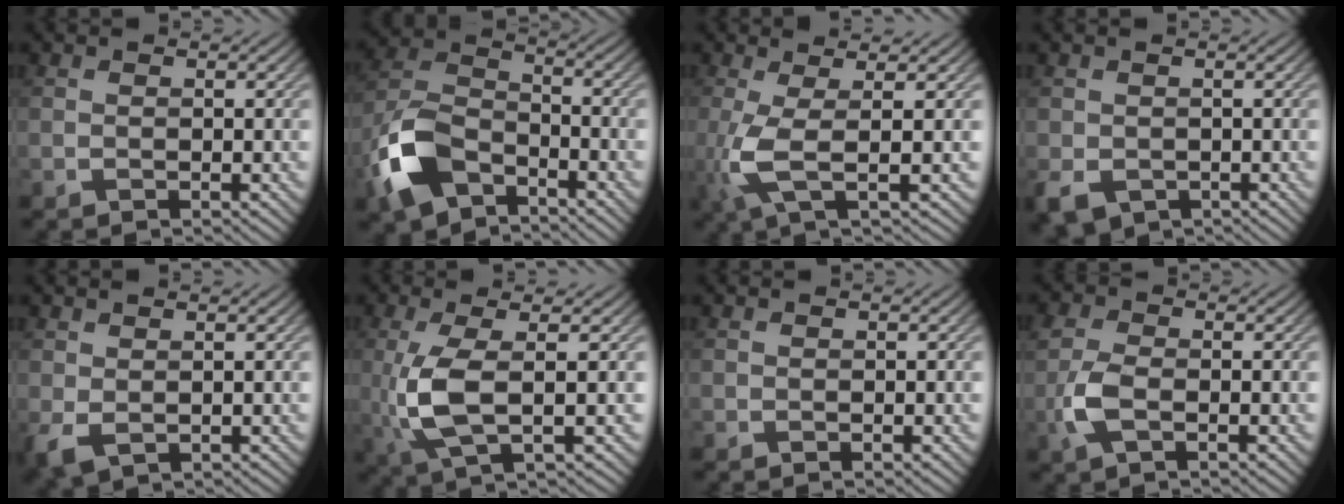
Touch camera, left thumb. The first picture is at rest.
{"total": 11.0, "force": [-6.2, 5.9, 6.8], "torque": [-0.163, -0.005, -0.142]}
{"total": 4.9, "force": [0.2, 1.1, 4.7], "torque": [-0.111, 0.000, -0.002]}
{"total": 3.7, "force": [-1.7, 2.8, 1.8], "torque": [-0.041, -0.014, -0.031]}
{"total": 2.9, "force": [-0.2, 1.8, 2.2], "torque": [-0.062, -0.006, -0.004]}
{"total": 6.6, "force": [0.3, 1.9, 6.3], "torque": [-0.148, 0.003, 0.005]}
{"total": 0.0}
{"total": 4.2, "force": [-1.2, 2.1, 3.4], "torque": [-0.091, 0.004, -0.034]}